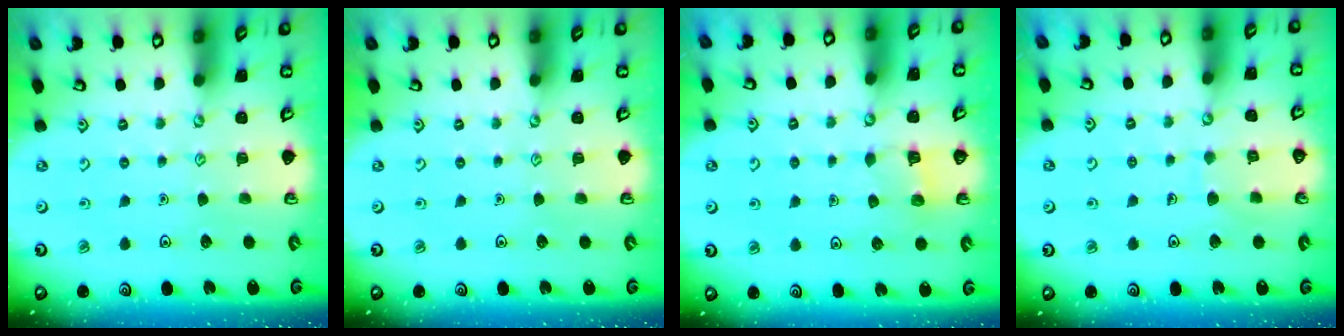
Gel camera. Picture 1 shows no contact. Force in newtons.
{"total": 0.0}
{"total": 4.1, "press": 4.1, "slide": 0.4}
{"total": 6.1, "press": 6.1, "slide": 0.5}